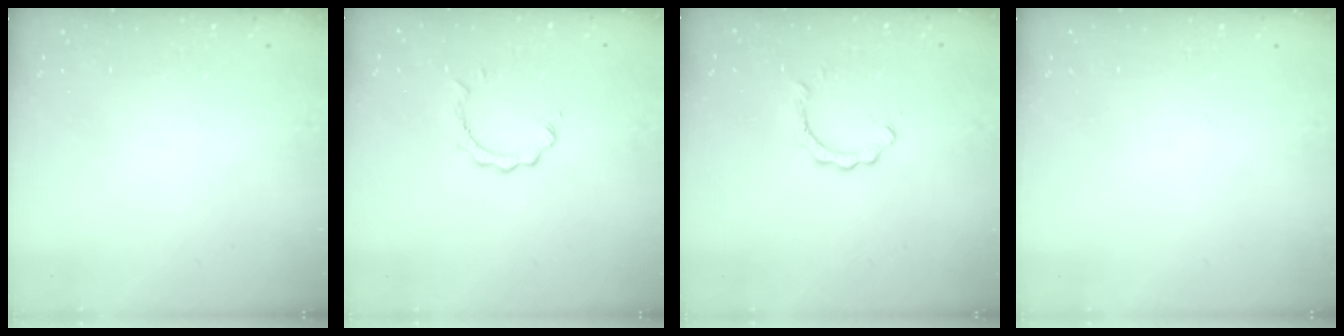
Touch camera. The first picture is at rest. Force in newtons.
{"total": 3.6, "press": 3.6, "slide": 0.4}
{"total": 2.4, "press": 2.4, "slide": 0.3}
{"total": 0.0}